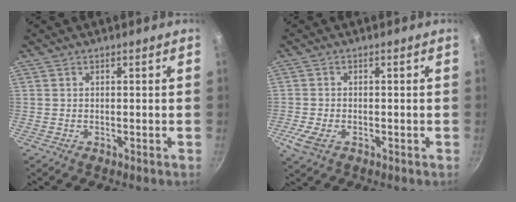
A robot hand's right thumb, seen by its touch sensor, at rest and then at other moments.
{"total": 4.2, "force": [-1.7, 2.5, 3.0], "torque": [-0.068, -0.005, -0.033]}